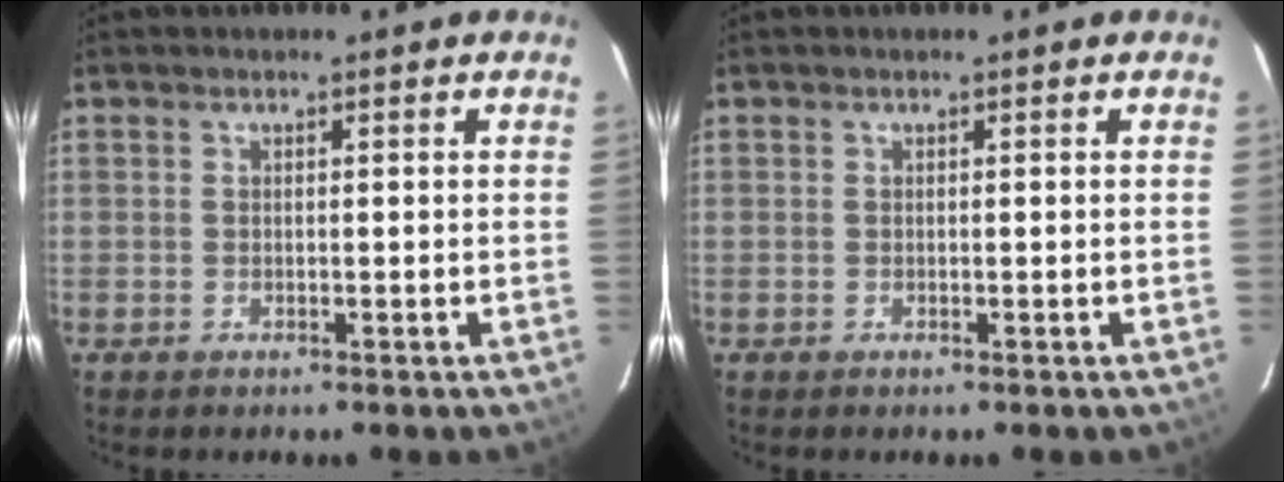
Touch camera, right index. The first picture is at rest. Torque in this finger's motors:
{"motor_torque": [0.00, 0.00, 0.00, 0.00]}